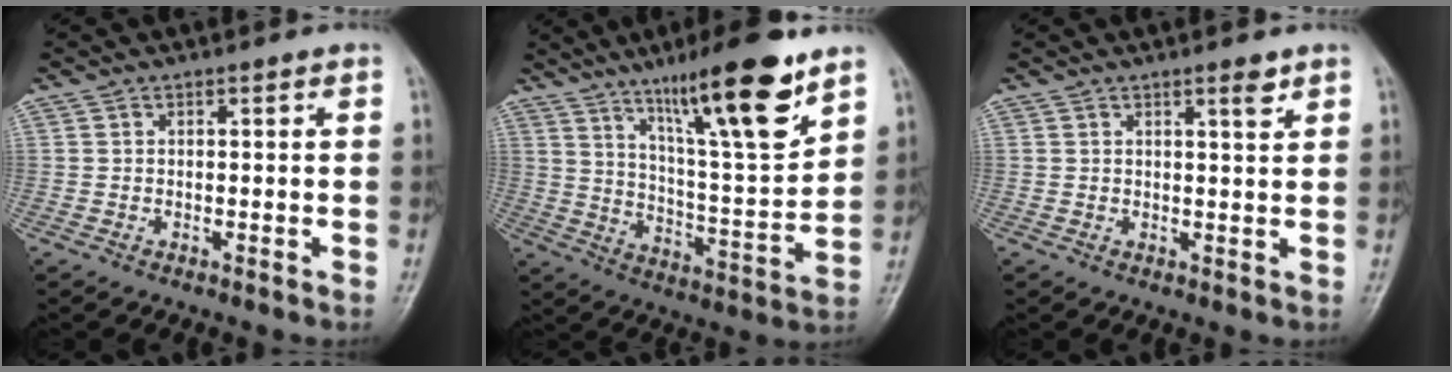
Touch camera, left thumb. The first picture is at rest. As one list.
[{"total": 18.9, "force": [12.0, 3.0, 14.3], "torque": [-0.208, -0.065, 0.202]}, {"total": 2.4, "force": [1.6, 0.4, 1.7], "torque": [-0.023, -0.011, 0.025]}]